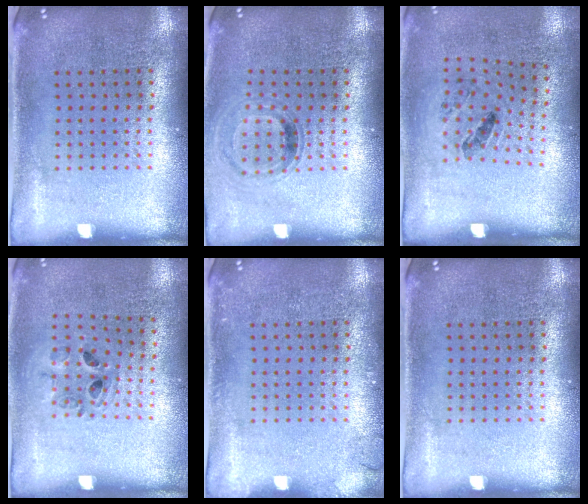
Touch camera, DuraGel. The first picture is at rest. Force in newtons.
{"total": 0.9, "press": 0.9, "slide": 0.2}
{"total": 1.4, "press": 0.8, "slide": 1.2}
{"total": 0.9, "press": 0.8, "slide": 0.3}
{"total": 1.0, "press": 1.0, "slide": 0.1}
{"total": 0.0}